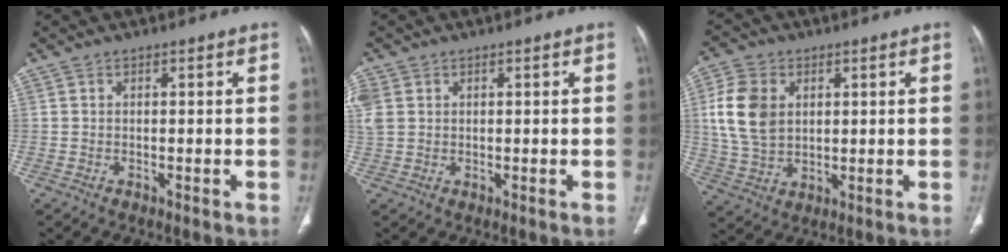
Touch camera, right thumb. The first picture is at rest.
{"total": 5.1, "force": [1.3, 4.1, 2.8], "torque": [-0.088, 0.012, 0.036]}
{"total": 11.0, "force": [2.4, 7.9, 7.3], "torque": [-0.137, -0.004, 0.050]}